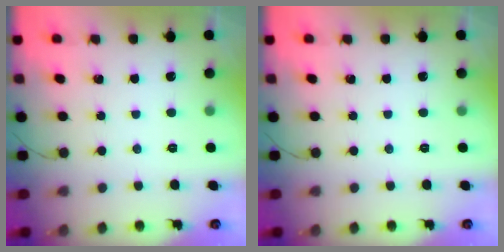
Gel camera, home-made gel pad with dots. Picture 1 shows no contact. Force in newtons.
{"total": 0.0}